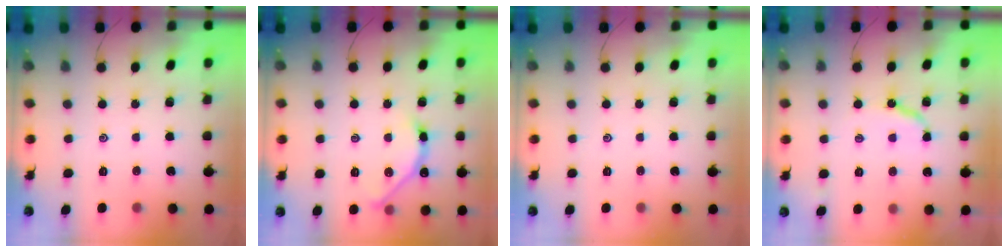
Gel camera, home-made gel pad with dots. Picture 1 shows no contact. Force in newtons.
{"total": 5.6, "press": 5.5, "slide": 0.8}
{"total": 0.0}
{"total": 7.2, "press": 7.1, "slide": 0.7}